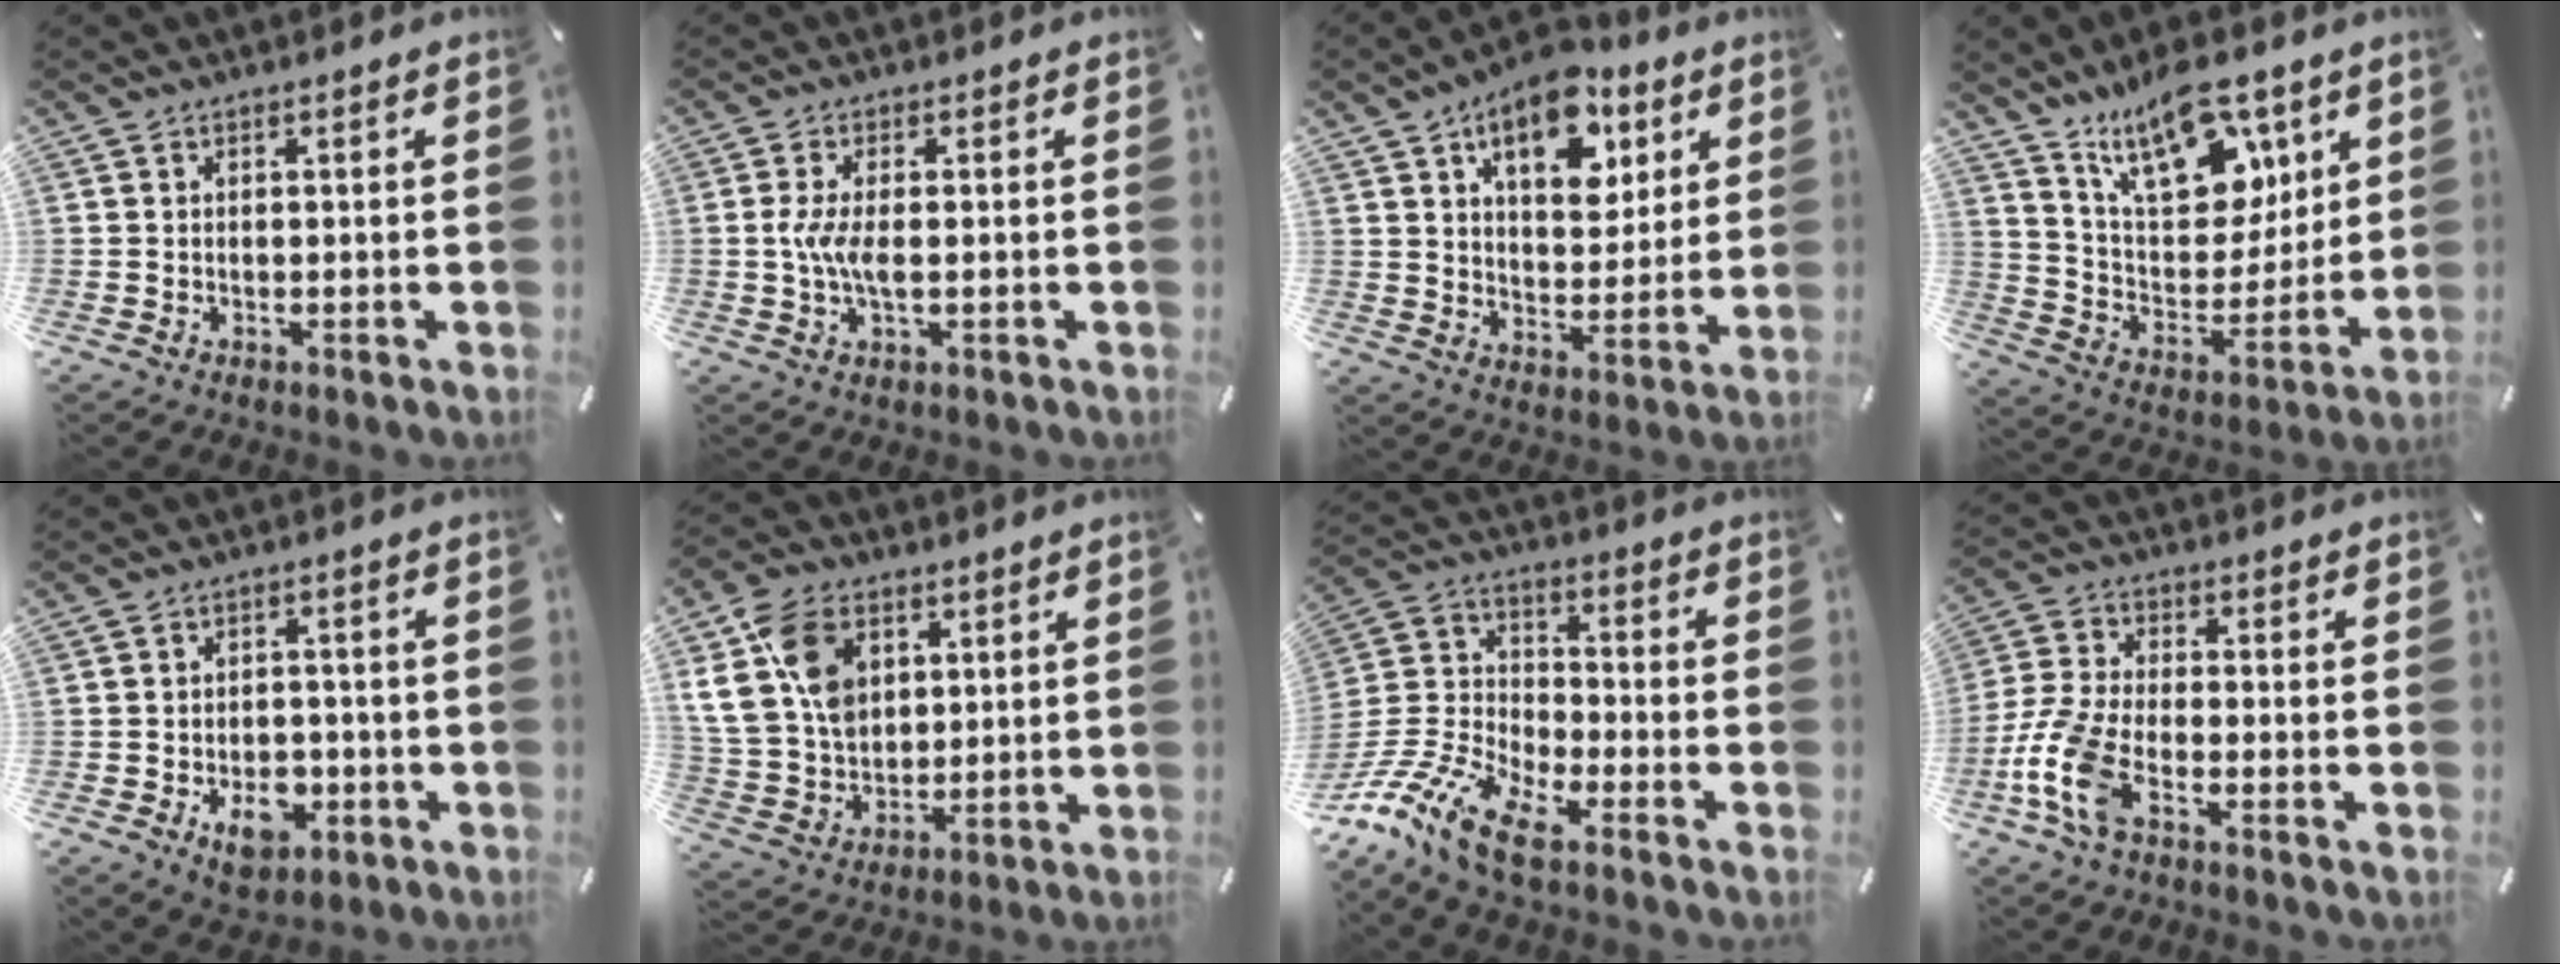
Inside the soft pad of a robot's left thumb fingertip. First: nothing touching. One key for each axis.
{"total": 5.2, "fx": -0.2, "fy": 1.8, "fz": 4.8, "tx": -0.116, "ty": -0.008, "tz": -0.012}
{"total": 13.9, "fx": 8.3, "fy": 8.2, "fz": 7.7, "tx": -0.104, "ty": -0.041, "tz": 0.143}
{"total": 19.0, "fx": 12.3, "fy": 10.3, "fz": 10.2, "tx": -0.165, "ty": -0.066, "tz": 0.219}
{"total": 8.1, "fx": -2.9, "fy": 5.5, "fz": 5.2, "tx": -0.066, "ty": 0.009, "tz": -0.048}
{"total": 15.2, "fx": 5.6, "fy": 11.3, "fz": 8.5, "tx": -0.195, "ty": -0.006, "tz": 0.102}
{"total": 14.5, "fx": -11.3, "fy": 4.9, "fz": 7.6, "tx": -0.164, "ty": 0.042, "tz": -0.213}
{"total": 11.1, "fx": -5.1, "fy": 5.0, "fz": 8.5, "tx": -0.203, "ty": -0.003, "tz": -0.097}